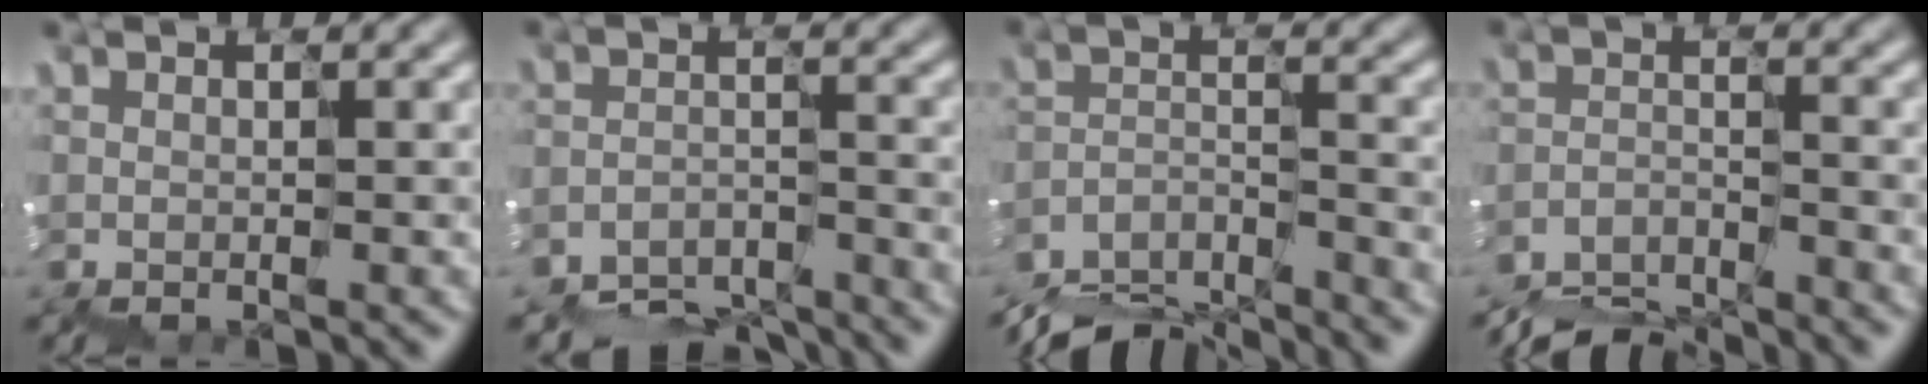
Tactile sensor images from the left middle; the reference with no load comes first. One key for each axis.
{"total": 7.0, "fx": -7.0, "fy": 0.9, "fz": 0.6, "tx": -0.024, "ty": -0.020, "tz": -0.112}
{"total": 8.7, "fx": -8.6, "fy": 0.6, "fz": 0.4, "tx": -0.017, "ty": -0.016, "tz": -0.154}
{"total": 6.2, "fx": -6.2, "fy": 0.0, "fz": -0.7, "tx": -0.006, "ty": -0.020, "tz": -0.114}